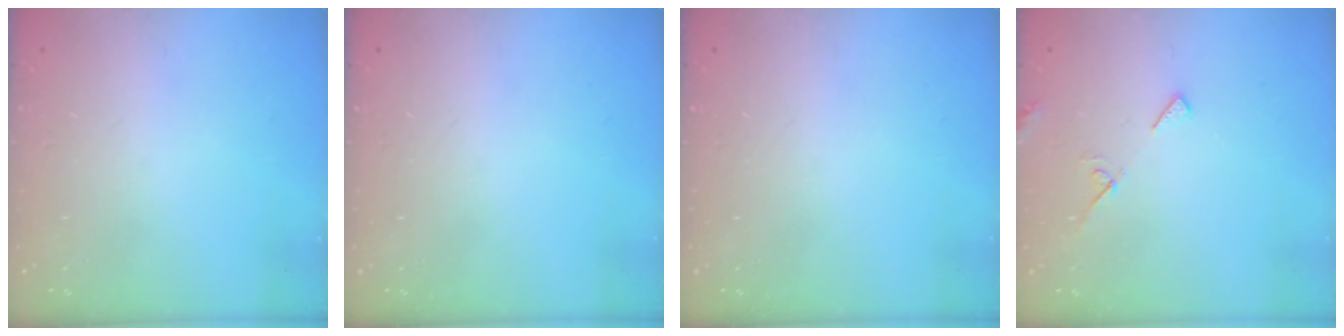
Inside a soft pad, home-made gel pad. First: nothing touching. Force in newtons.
{"total": 0.0}
{"total": 0.0}
{"total": 4.8, "press": 4.8, "slide": 0.5}